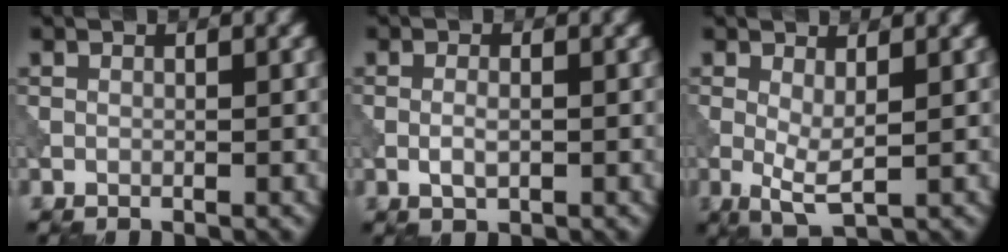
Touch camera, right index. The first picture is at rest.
{"total": 1.5, "force": [-0.4, 0.6, 1.3], "torque": [-0.029, -0.001, -0.011]}
{"total": 2.6, "force": [0.2, 0.6, 2.6], "torque": [-0.052, -0.007, 0.004]}